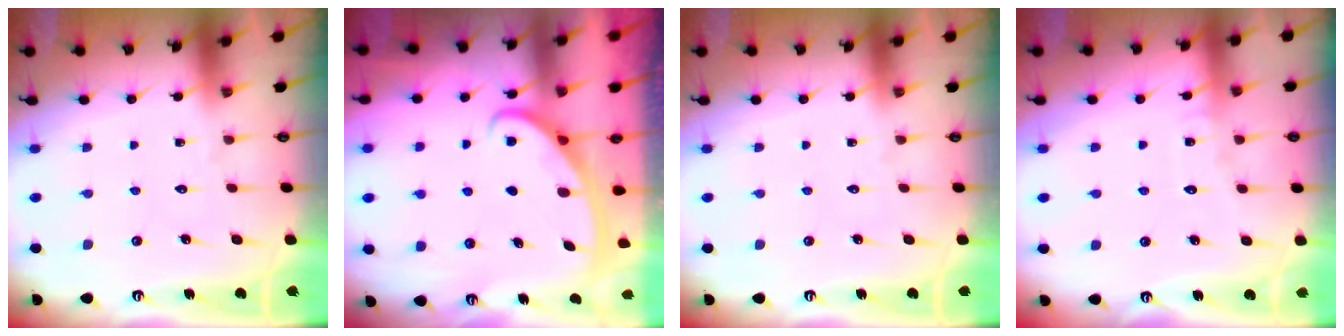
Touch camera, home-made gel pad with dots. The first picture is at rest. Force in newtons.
{"total": 2.8, "press": 2.8, "slide": 0.4}
{"total": 0.0}
{"total": 4.5, "press": 4.5, "slide": 0.3}